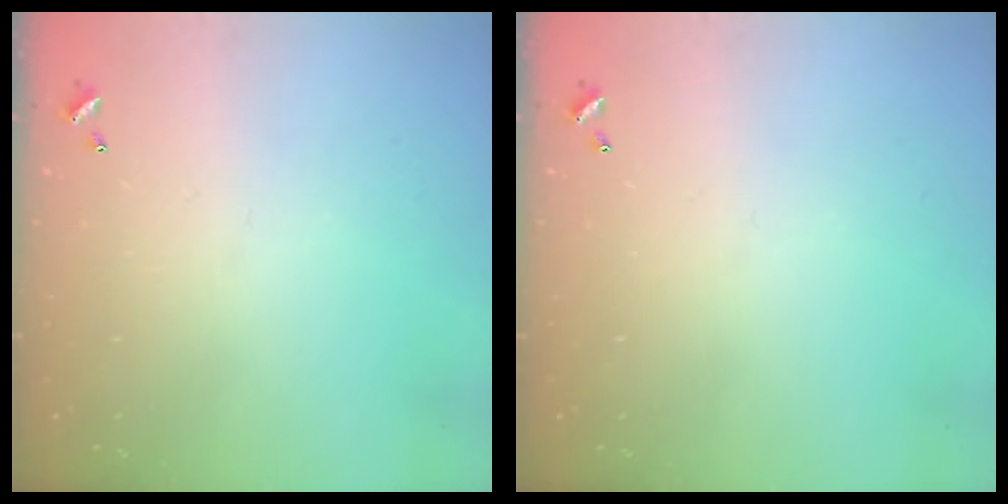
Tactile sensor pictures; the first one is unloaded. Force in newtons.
{"total": 0.0}